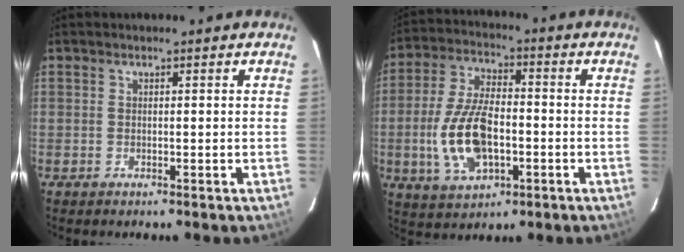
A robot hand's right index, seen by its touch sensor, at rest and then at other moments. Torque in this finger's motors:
{"motor_torque": [1.00, -0.71, 0.28, 0.13]}